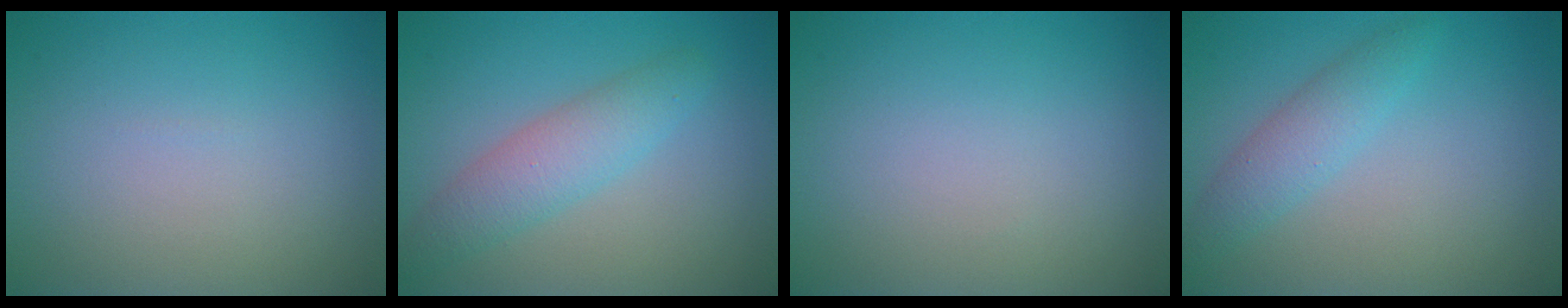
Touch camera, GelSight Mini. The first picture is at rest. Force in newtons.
{"total": 3.5, "press": 3.5, "slide": 0.1}
{"total": 0.0}
{"total": 2.6, "press": 2.6, "slide": 0.0}